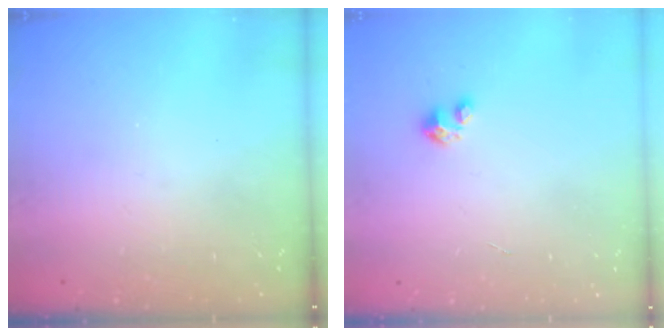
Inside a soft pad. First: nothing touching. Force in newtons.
{"total": 1.8, "press": 1.8, "slide": 0.1}